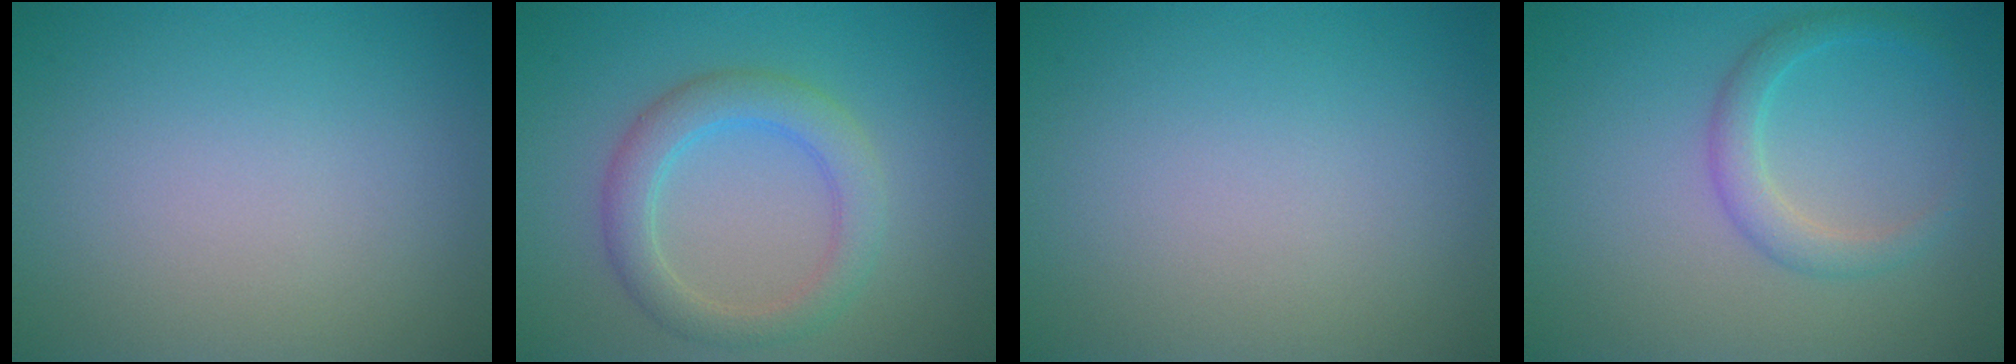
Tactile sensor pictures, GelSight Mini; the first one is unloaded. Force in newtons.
{"total": 3.7, "press": 3.7, "slide": 0.2}
{"total": 0.0}
{"total": 2.3, "press": 2.3, "slide": 0.2}